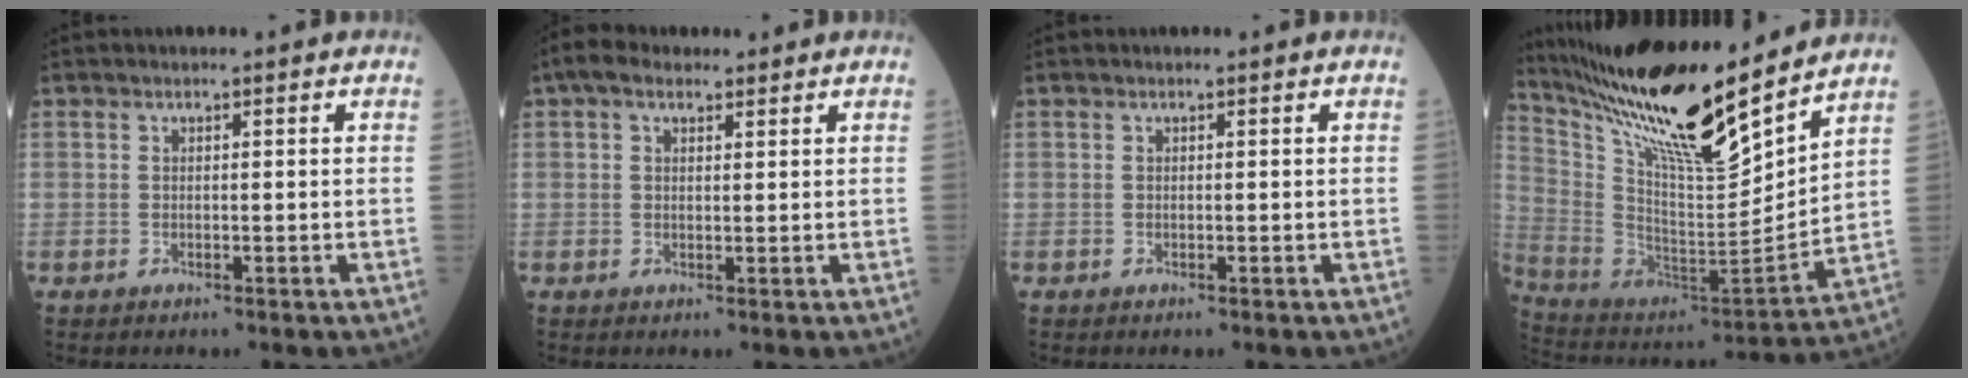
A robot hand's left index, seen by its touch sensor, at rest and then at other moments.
{"total": 3.8, "force": [2.4, 2.2, 2.0], "torque": [-0.048, 0.030, 0.047]}
{"total": 0.0}
{"total": 24.1, "force": [19.7, 2.2, 13.7], "torque": [-0.249, -0.022, 0.347]}